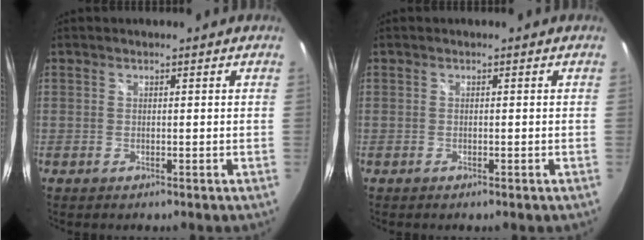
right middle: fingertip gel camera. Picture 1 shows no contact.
{"total": 0.6, "force": [-0.4, 0.2, 0.3], "torque": [-0.005, -0.002, -0.008]}